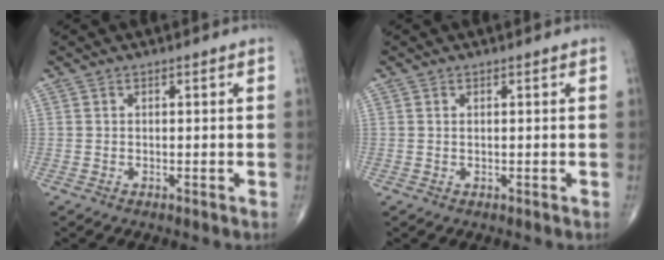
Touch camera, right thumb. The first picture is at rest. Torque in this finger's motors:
{"motor_torque": [-0.21, 0.06, 0.00, 0.23, 0.04]}